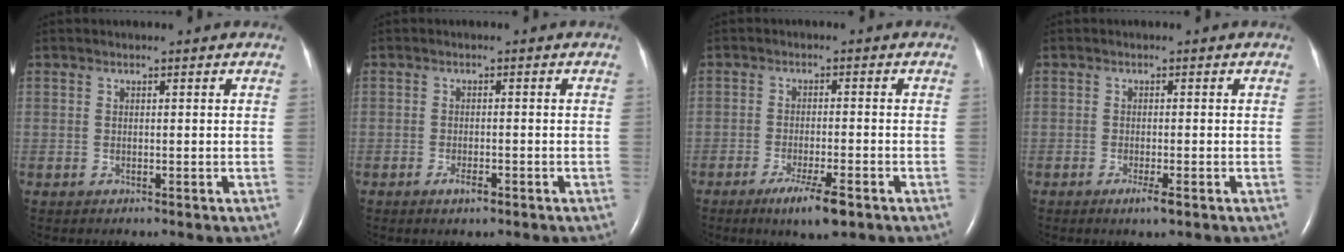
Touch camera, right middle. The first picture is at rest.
{"total": 1.9, "force": [-1.2, 0.5, 1.4], "torque": [-0.028, -0.001, -0.019]}
{"total": 6.0, "force": [-3.7, 0.6, 4.8], "torque": [-0.089, -0.013, -0.059]}
{"total": 2.1, "force": [-1.2, 0.1, 1.7], "torque": [-0.033, -0.005, -0.019]}